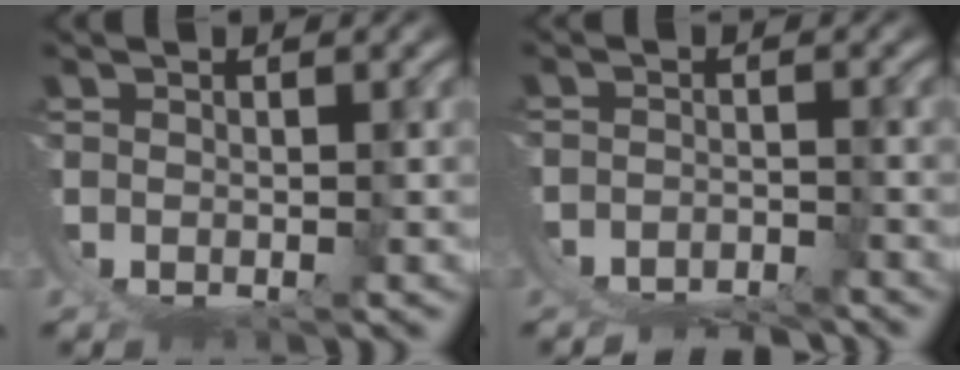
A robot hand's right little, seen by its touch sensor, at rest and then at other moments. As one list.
[{"total": 5.8, "force": [-5.6, 0.9, 1.2], "torque": [-0.016, -0.030, -0.082]}]